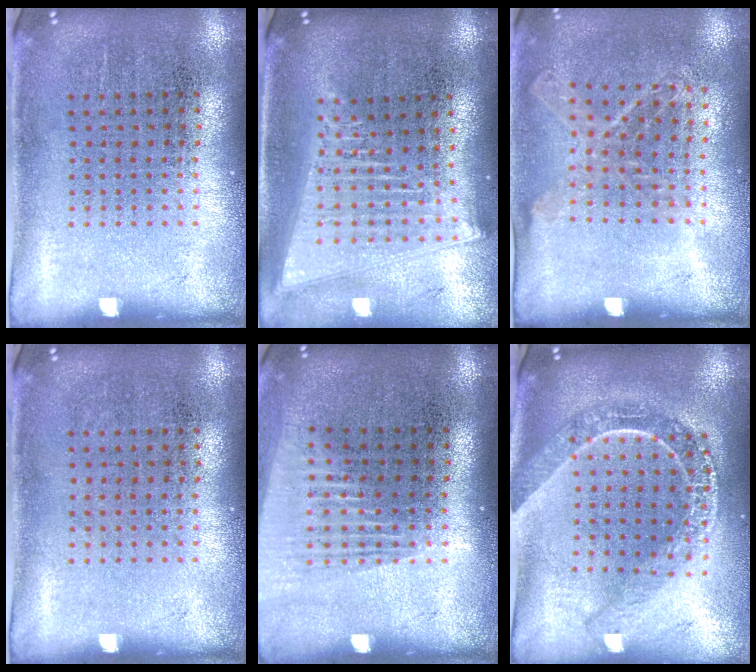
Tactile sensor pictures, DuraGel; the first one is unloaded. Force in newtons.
{"total": 2.0, "press": 1.7, "slide": 1.1}
{"total": 1.1, "press": 1.0, "slide": 0.4}
{"total": 0.0}
{"total": 1.4, "press": 1.2, "slide": 0.7}
{"total": 2.2, "press": 1.8, "slide": 1.2}